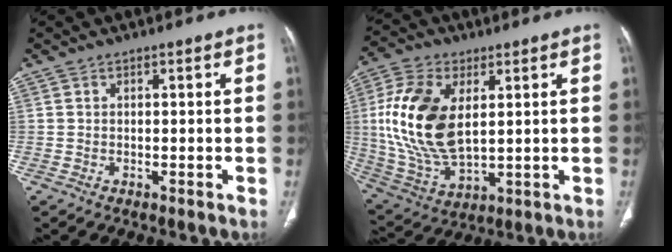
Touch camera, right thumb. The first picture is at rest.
{"total": 18.6, "force": [3.5, 10.2, 15.2], "torque": [-0.310, -0.016, 0.074]}